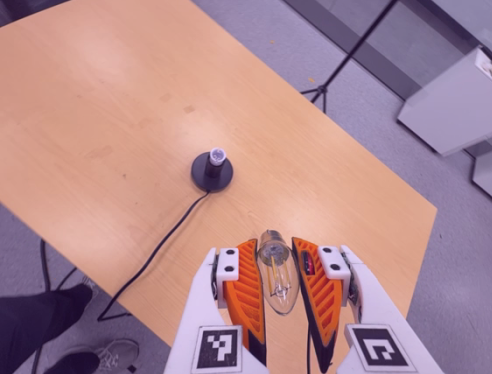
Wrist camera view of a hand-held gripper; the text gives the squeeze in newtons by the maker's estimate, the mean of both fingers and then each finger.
{"total": 22.8, "left": 23.5, "right": 22.2}